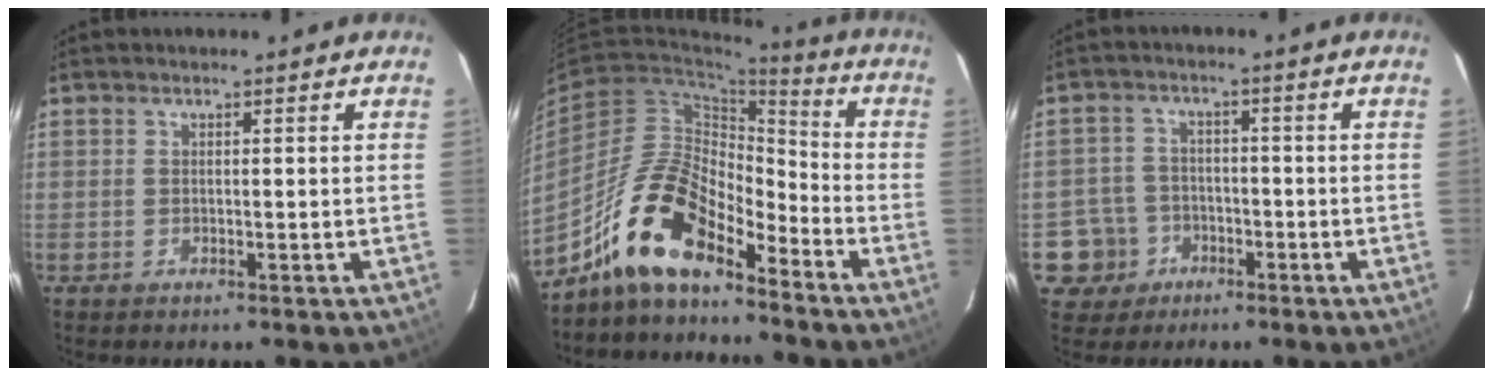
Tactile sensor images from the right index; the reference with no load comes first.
{"total": 14.9, "force": [-11.1, 5.0, 8.5], "torque": [-0.164, 0.008, -0.217]}
{"total": 6.7, "force": [-2.8, 6.1, 0.4], "torque": [-0.026, 0.026, -0.045]}